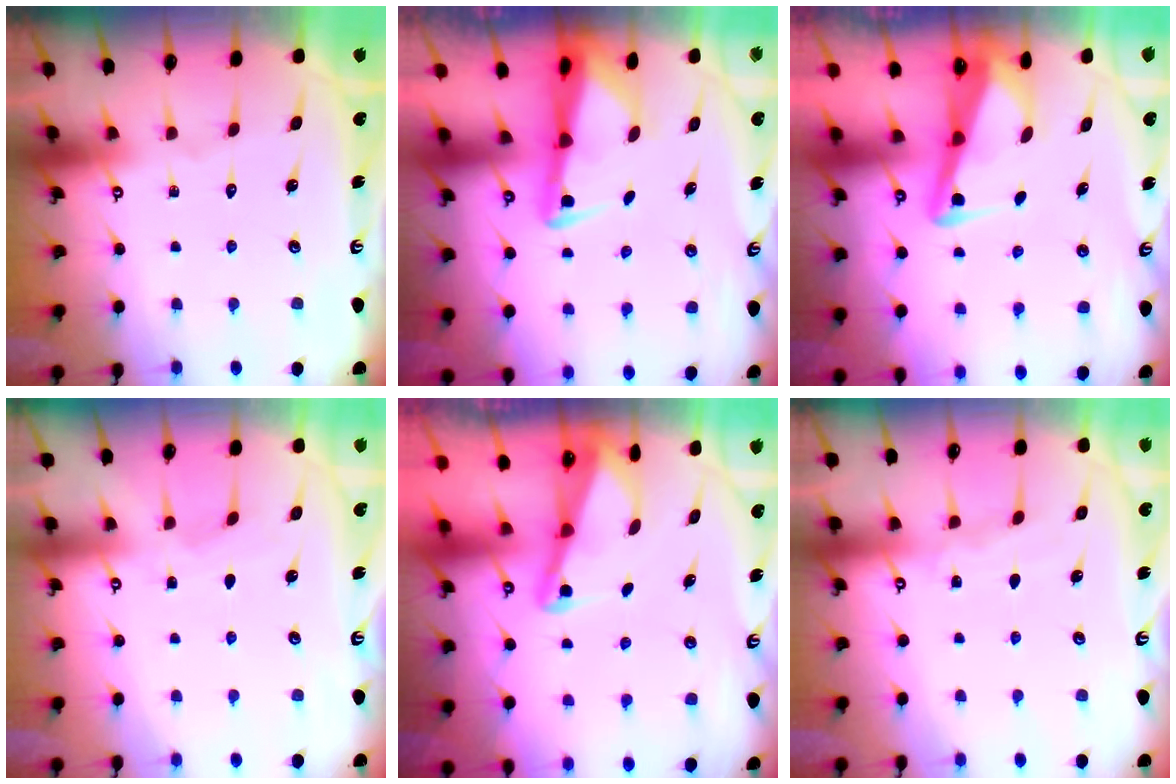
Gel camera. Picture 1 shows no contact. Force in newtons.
{"total": 2.9, "press": 2.9, "slide": 0.6}
{"total": 3.5, "press": 3.4, "slide": 0.8}
{"total": 2.7, "press": 2.6, "slide": 0.4}
{"total": 2.1, "press": 2.0, "slide": 0.4}
{"total": 4.7, "press": 4.6, "slide": 0.6}